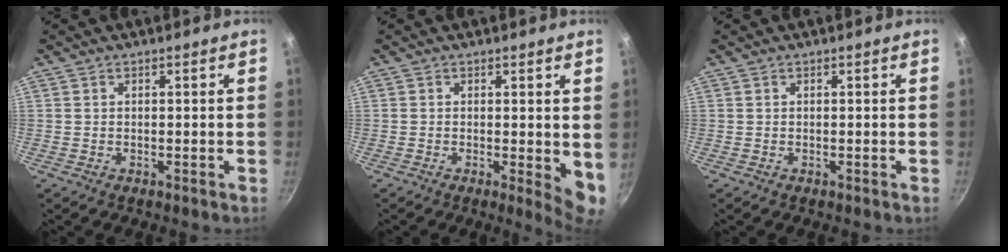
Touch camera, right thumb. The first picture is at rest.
{"total": 5.6, "force": [0.1, 1.8, 5.3], "torque": [-0.066, -0.015, 0.001]}
{"total": 0.0}